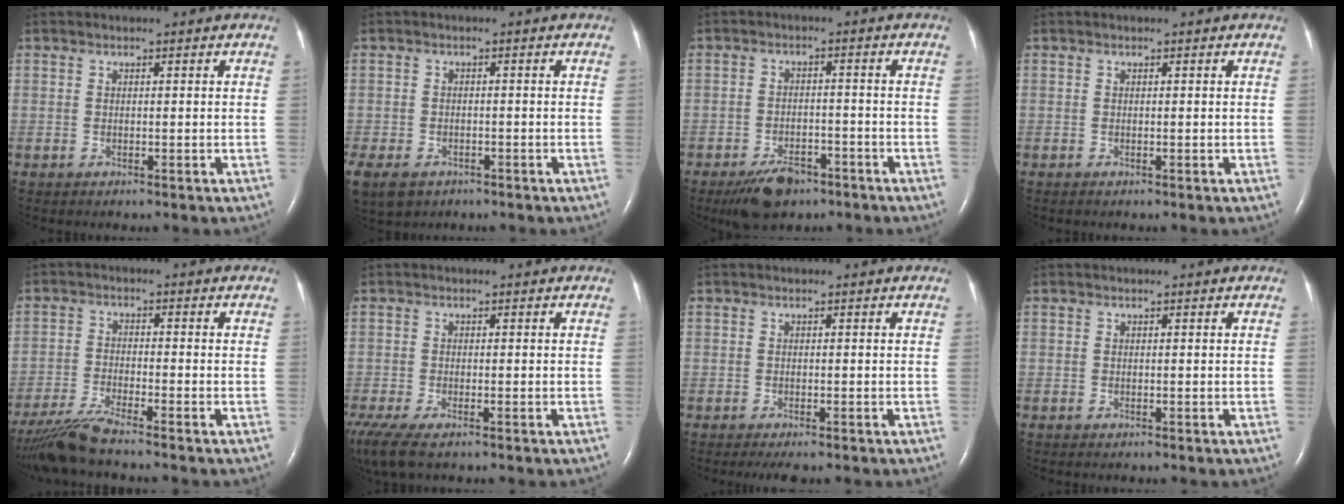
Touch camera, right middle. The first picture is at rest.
{"total": 9.7, "force": [-5.5, 6.8, 4.3], "torque": [-0.114, -0.011, -0.076]}
{"total": 6.3, "force": [-4.4, 3.0, 3.3], "torque": [-0.064, -0.001, -0.069]}
{"total": 0.0}
{"total": 6.5, "force": [-5.7, -0.8, 3.0], "torque": [-0.064, -0.028, -0.110]}
{"total": 8.0, "force": [-5.4, 2.5, 5.3], "torque": [-0.117, -0.019, -0.092]}
{"total": 2.6, "force": [-2.0, 0.7, 1.6], "torque": [-0.022, -0.007, -0.026]}
{"total": 0.0}